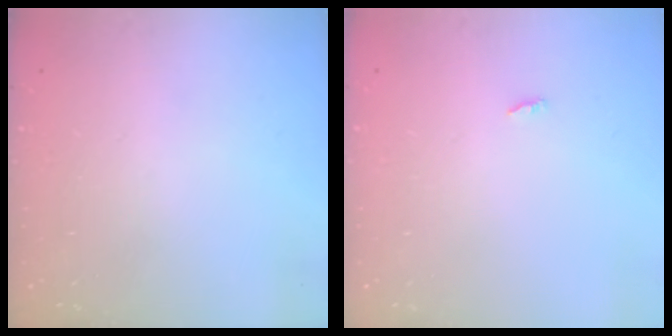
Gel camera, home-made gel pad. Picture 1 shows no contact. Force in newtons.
{"total": 1.8, "press": 1.8, "slide": 0.2}